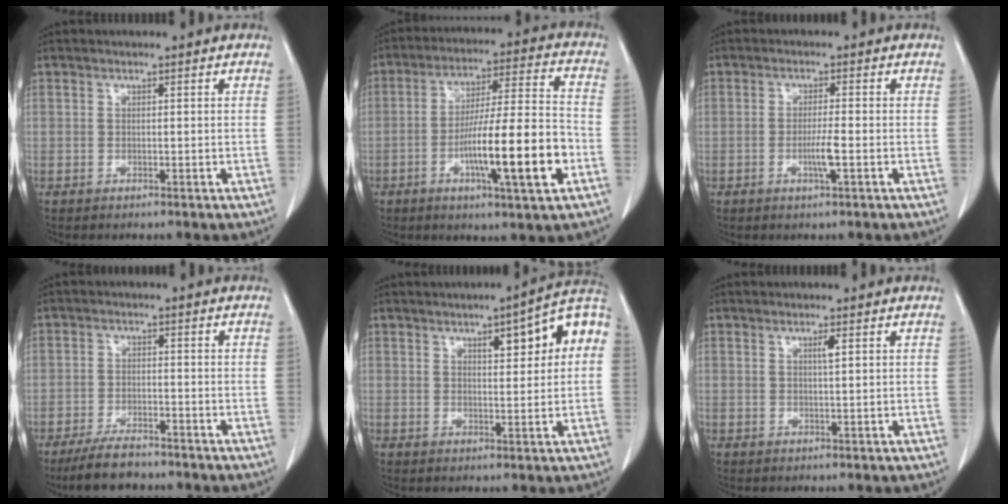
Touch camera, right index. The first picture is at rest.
{"total": 15.6, "force": [-5.0, 0.9, 14.7], "torque": [-0.247, 0.002, -0.079]}
{"total": 3.1, "force": [-0.9, -0.1, 3.0], "torque": [-0.057, -0.003, -0.016]}
{"total": 6.3, "force": [-5.4, 1.7, 2.8], "torque": [-0.053, -0.011, -0.095]}
{"total": 9.6, "force": [2.8, 2.2, 8.9], "torque": [-0.120, 0.029, 0.034]}
{"total": 1.2, "force": [0.5, -0.1, 1.1], "torque": [-0.020, -0.001, 0.008]}